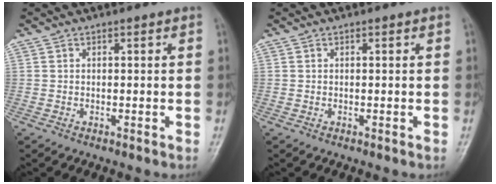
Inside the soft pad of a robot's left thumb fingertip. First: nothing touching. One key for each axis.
{"total": 0.0}